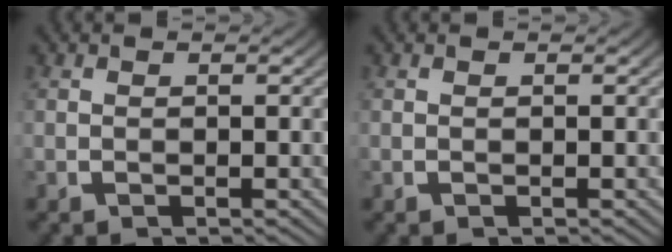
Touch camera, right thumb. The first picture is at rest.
{"total": 0.0}